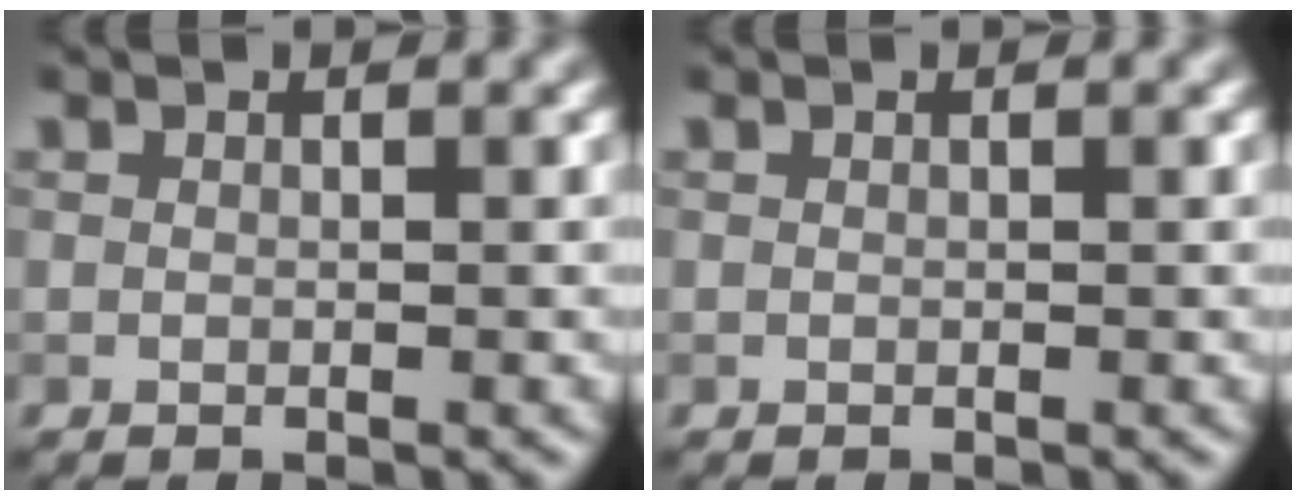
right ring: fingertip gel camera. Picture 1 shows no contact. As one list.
[{"total": 0.0}]